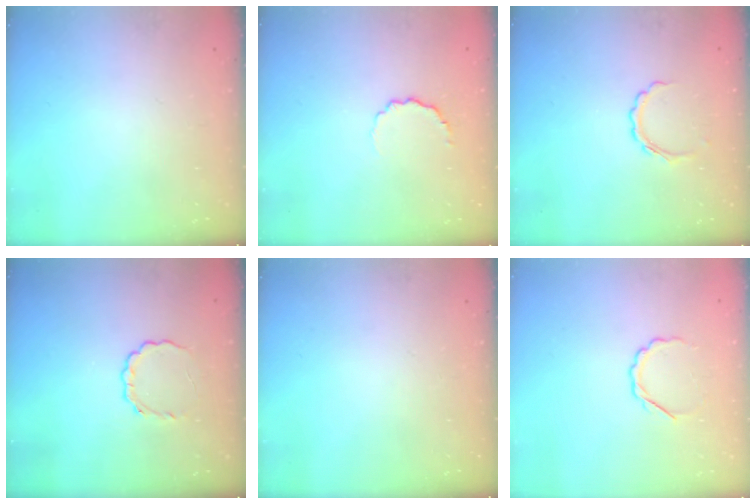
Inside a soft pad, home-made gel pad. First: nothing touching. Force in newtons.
{"total": 4.2, "press": 4.0, "slide": 1.3}
{"total": 5.2, "press": 5.0, "slide": 1.1}
{"total": 2.8, "press": 2.8, "slide": 0.4}
{"total": 0.0}
{"total": 4.2, "press": 4.1, "slide": 0.8}